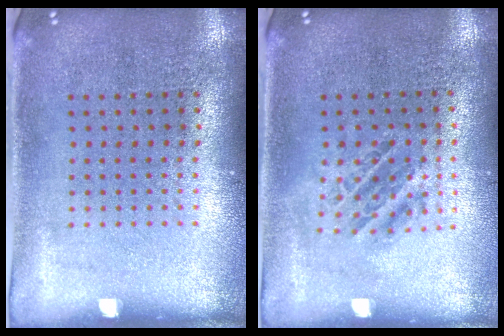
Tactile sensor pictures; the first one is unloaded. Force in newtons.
{"total": 1.0, "press": 1.0, "slide": 0.4}